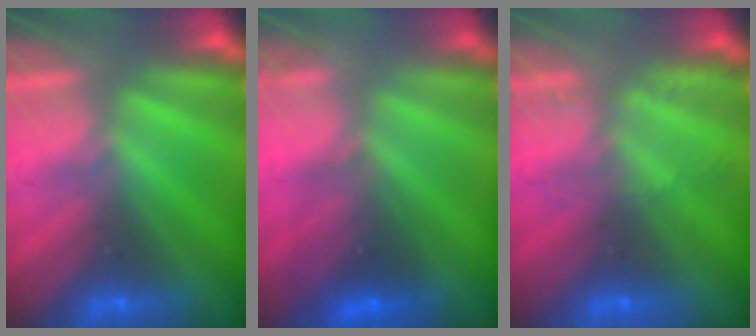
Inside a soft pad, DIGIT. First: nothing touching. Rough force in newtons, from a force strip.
{"total": 2.7}
{"total": 2.1}